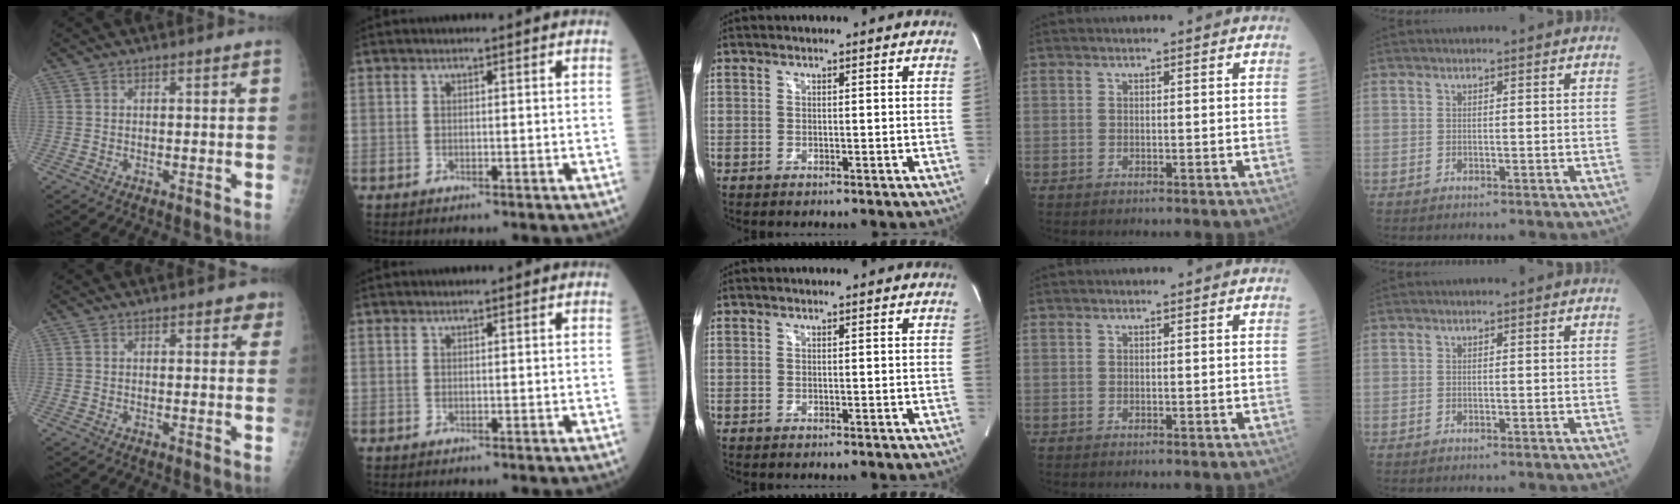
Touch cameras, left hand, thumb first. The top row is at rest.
{"thumb": {"total": 2.9, "force": [2.0, 1.5, 1.6], "torque": [0.005, -0.006, 0.019]}, "index": {"total": 1.0, "force": [0.9, 0.1, 0.3], "torque": [-0.004, 0.008, 0.014]}}